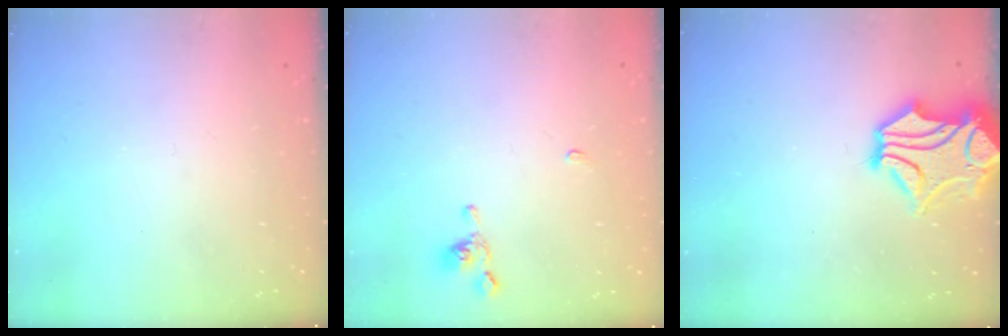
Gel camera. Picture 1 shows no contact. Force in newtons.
{"total": 0.5, "press": 0.5, "slide": 0.3}
{"total": 3.4, "press": 3.0, "slide": 1.6}